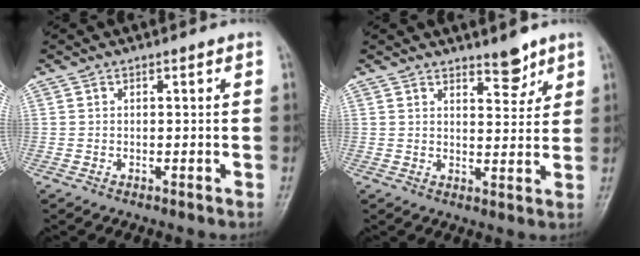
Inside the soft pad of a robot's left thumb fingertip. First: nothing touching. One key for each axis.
{"total": 4.4, "fx": 3.5, "fy": 1.7, "fz": 2.2, "tx": -0.013, "ty": -0.028, "tz": 0.052}